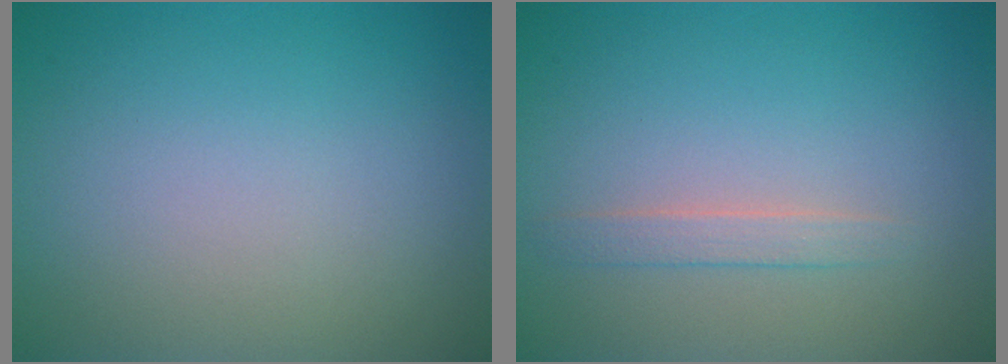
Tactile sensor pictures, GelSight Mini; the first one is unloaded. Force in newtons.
{"total": 1.3, "press": 1.3, "slide": 0.1}